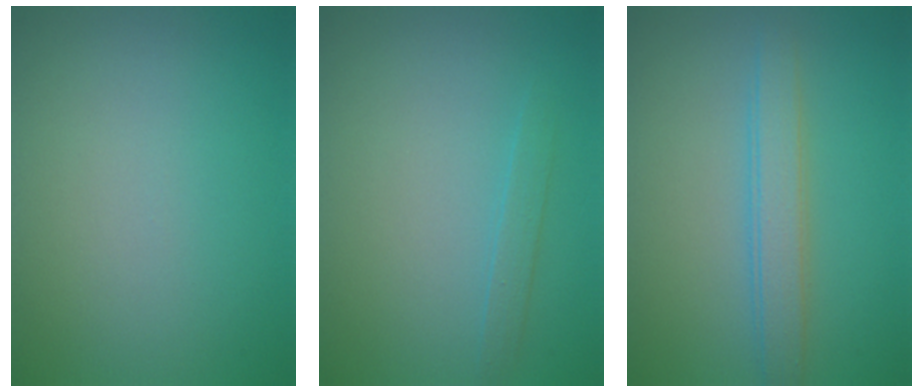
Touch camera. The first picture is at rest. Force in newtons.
{"total": 1.1, "press": 1.1, "slide": 0.1}
{"total": 3.0, "press": 2.9, "slide": 0.2}